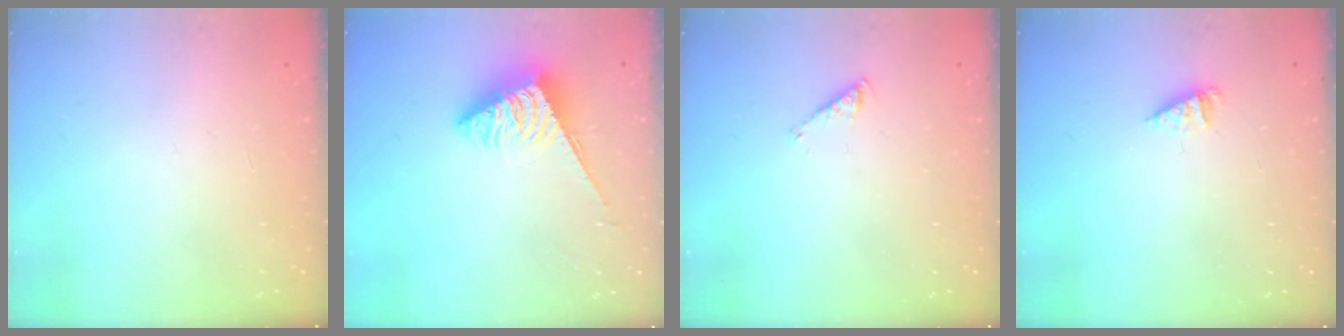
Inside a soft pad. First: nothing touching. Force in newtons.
{"total": 3.4, "press": 3.4, "slide": 0.3}
{"total": 2.7, "press": 2.6, "slide": 0.3}
{"total": 1.5, "press": 1.5, "slide": 0.2}